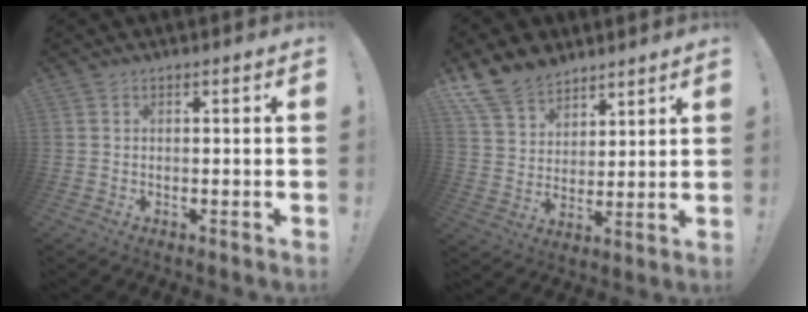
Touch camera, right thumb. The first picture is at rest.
{"total": 13.0, "force": [9.9, 7.7, 3.5], "torque": [-0.073, -0.069, 0.194]}